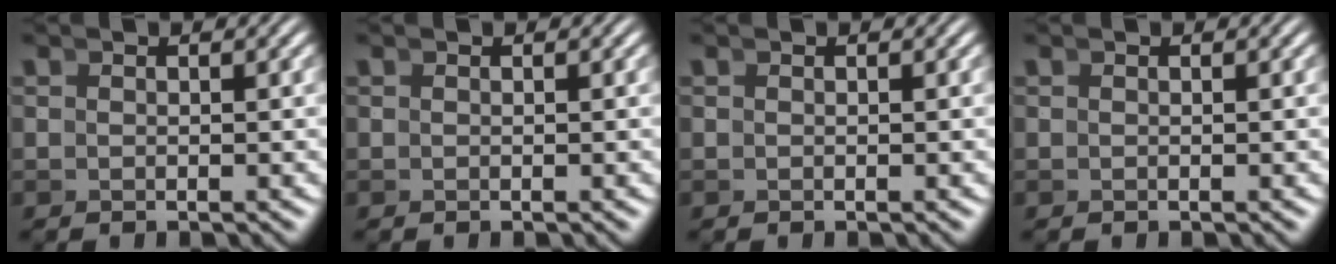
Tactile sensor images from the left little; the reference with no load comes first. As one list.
[{"total": 0.0}, {"total": 0.0}, {"total": 0.0}]